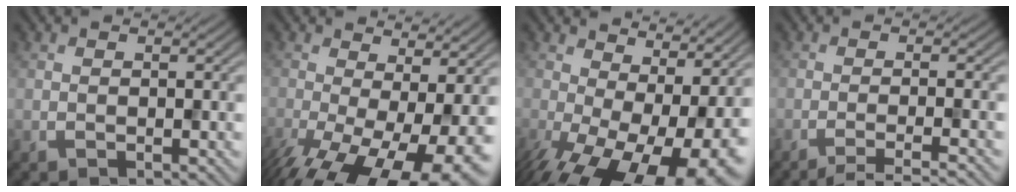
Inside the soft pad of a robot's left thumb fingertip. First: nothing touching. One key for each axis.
{"total": 14.9, "fx": -6.5, "fy": 6.2, "fz": 11.9, "tx": -0.208, "ty": -0.037, "tz": -0.082}
{"total": 17.0, "fx": -4.2, "fy": 9.3, "fz": 13.7, "tx": -0.210, "ty": -0.056, "tz": -0.024}
{"total": 3.5, "fx": -2.1, "fy": 0.6, "fz": 2.7, "tx": -0.022, "ty": 0.004, "tz": -0.047}